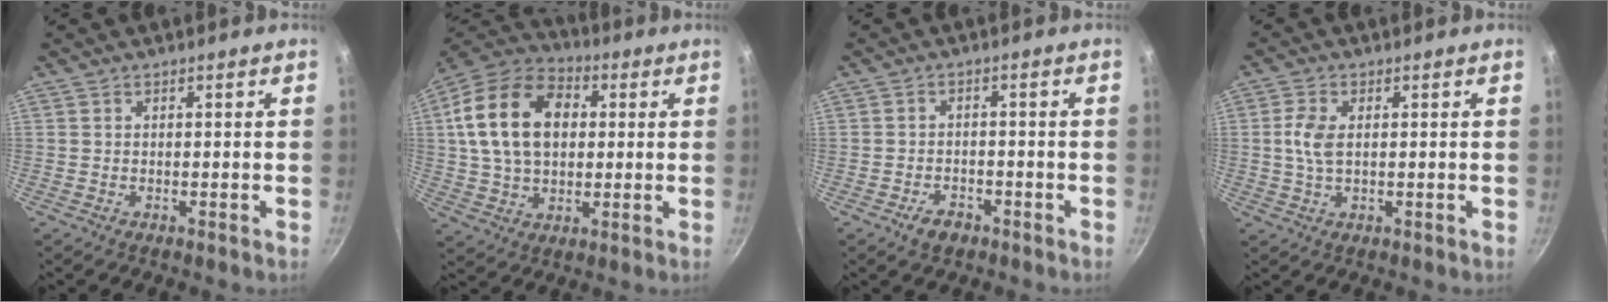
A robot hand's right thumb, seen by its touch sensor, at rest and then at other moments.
{"total": 19.4, "force": [3.5, 13.5, 13.5], "torque": [-0.221, 0.021, 0.052]}
{"total": 3.7, "force": [-2.3, 2.3, 1.7], "torque": [-0.022, 0.020, -0.035]}
{"total": 4.7, "force": [0.5, 2.6, 3.9], "torque": [-0.087, 0.005, 0.008]}